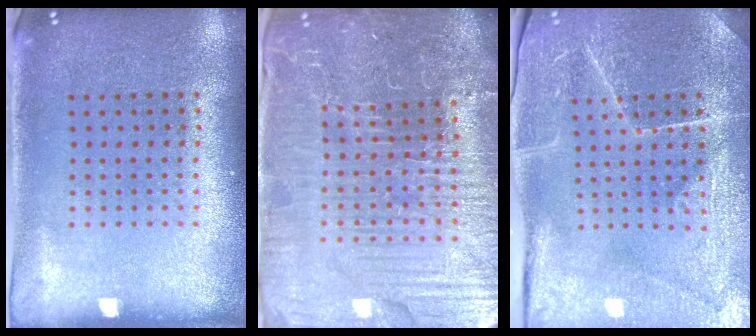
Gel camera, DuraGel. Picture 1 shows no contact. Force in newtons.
{"total": 6.2, "press": 5.6, "slide": 2.7}
{"total": 4.0, "press": 4.0, "slide": 0.6}